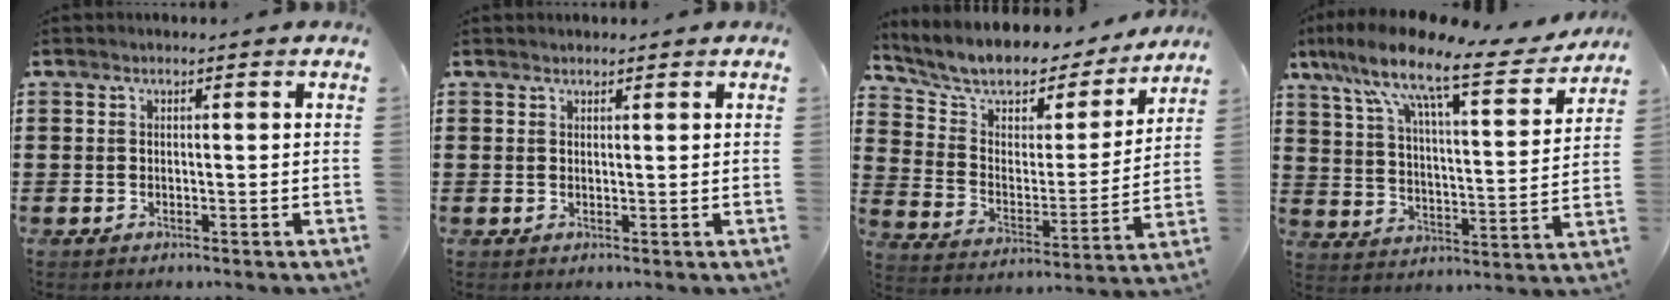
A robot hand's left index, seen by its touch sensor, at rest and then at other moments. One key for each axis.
{"total": 0.9, "fx": 0.9, "fy": 0.2, "fz": 0.1, "tx": -0.003, "ty": 0.000, "tz": 0.018}
{"total": 7.0, "fx": 6.0, "fy": 3.2, "fz": 1.7, "tx": -0.066, "ty": -0.048, "tz": 0.099}
{"total": 12.4, "fx": 9.6, "fy": 1.6, "fz": 7.6, "tx": -0.167, "ty": -0.058, "tz": 0.153}